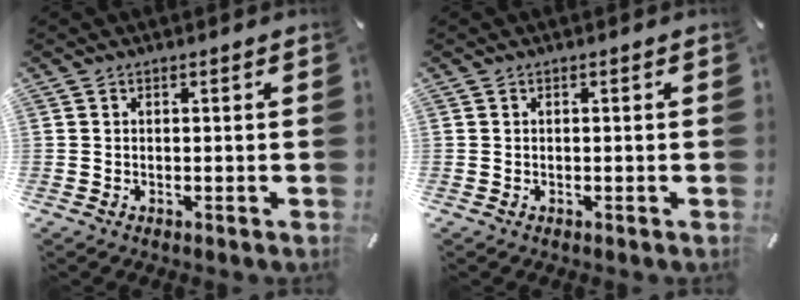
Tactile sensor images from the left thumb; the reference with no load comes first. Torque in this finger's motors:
{"motor_torque": [-0.01, 0.01, -0.01, 0.01, 0.00]}